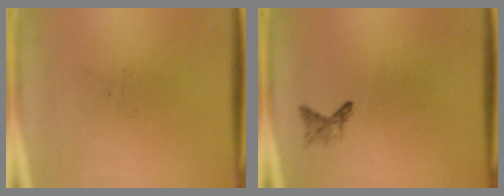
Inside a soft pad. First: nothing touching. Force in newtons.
{"total": 1.1}